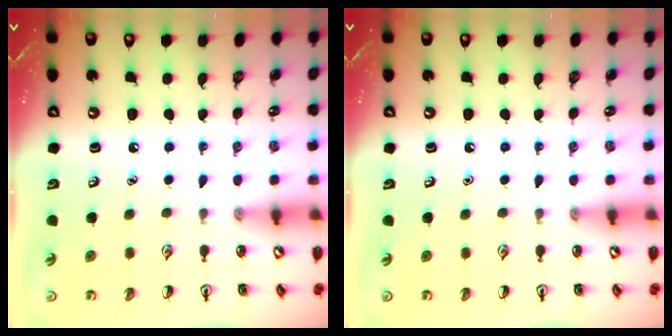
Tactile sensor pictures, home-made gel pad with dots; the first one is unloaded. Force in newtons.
{"total": 0.0}